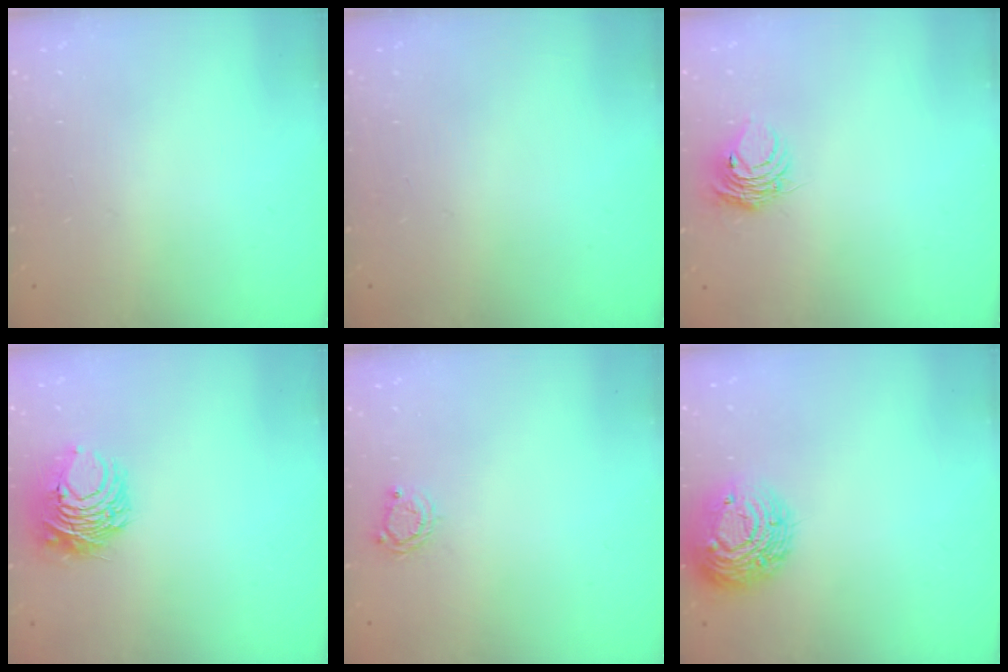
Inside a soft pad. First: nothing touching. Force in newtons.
{"total": 0.0}
{"total": 6.5, "press": 6.5, "slide": 0.4}
{"total": 8.9, "press": 8.9, "slide": 0.7}
{"total": 4.2, "press": 4.2, "slide": 0.6}
{"total": 12.9, "press": 12.9, "slide": 1.0}